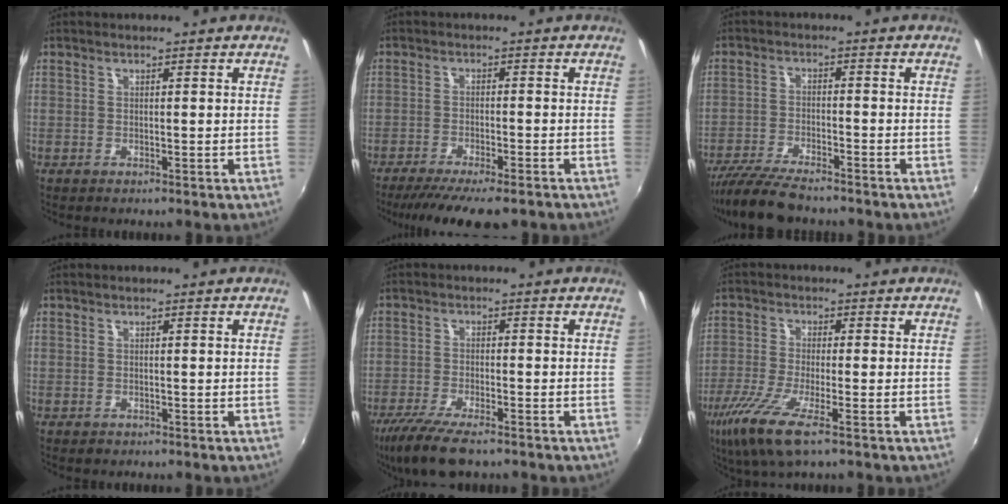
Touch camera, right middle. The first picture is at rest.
{"total": 11.6, "force": [-9.3, 2.3, 6.5], "torque": [-0.139, -0.041, -0.148]}
{"total": 9.9, "force": [-8.7, 1.6, 4.5], "torque": [-0.115, -0.026, -0.157]}
{"total": 0.7, "force": [-0.4, 0.6, 0.1], "torque": [-0.003, -0.003, -0.005]}
{"total": 9.8, "force": [-7.3, 2.5, 6.1], "torque": [-0.147, -0.034, -0.135]}
{"total": 10.0, "force": [-5.8, 1.6, 8.1], "torque": [-0.185, -0.036, -0.110]}